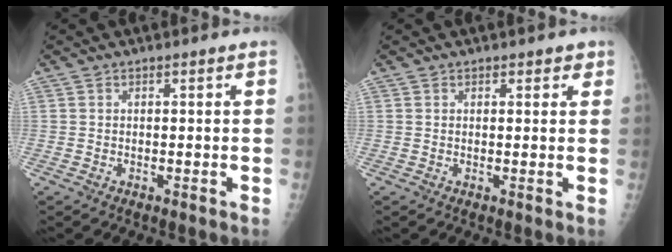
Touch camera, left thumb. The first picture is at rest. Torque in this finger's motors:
{"motor_torque": [-0.39, -0.21, -0.35, -0.25, 0.06]}